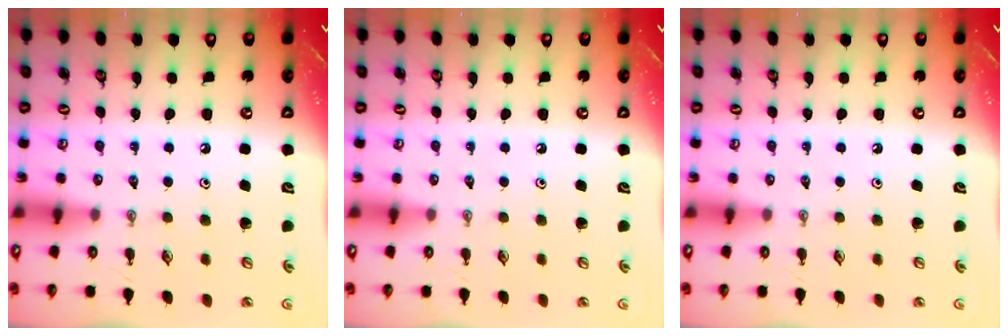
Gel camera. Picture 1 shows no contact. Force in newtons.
{"total": 0.0}
{"total": 0.0}